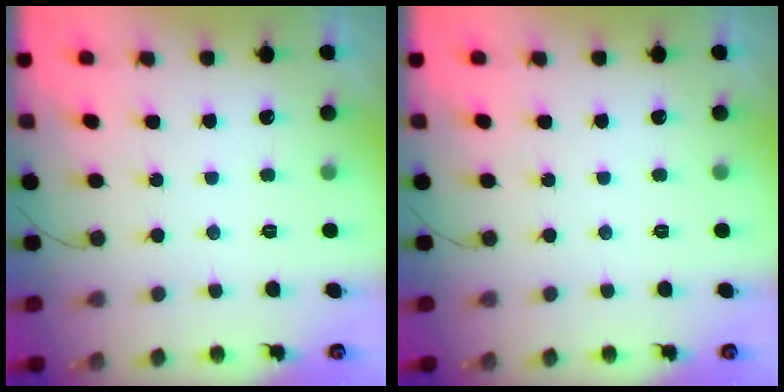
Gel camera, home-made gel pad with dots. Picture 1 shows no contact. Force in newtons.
{"total": 0.0}